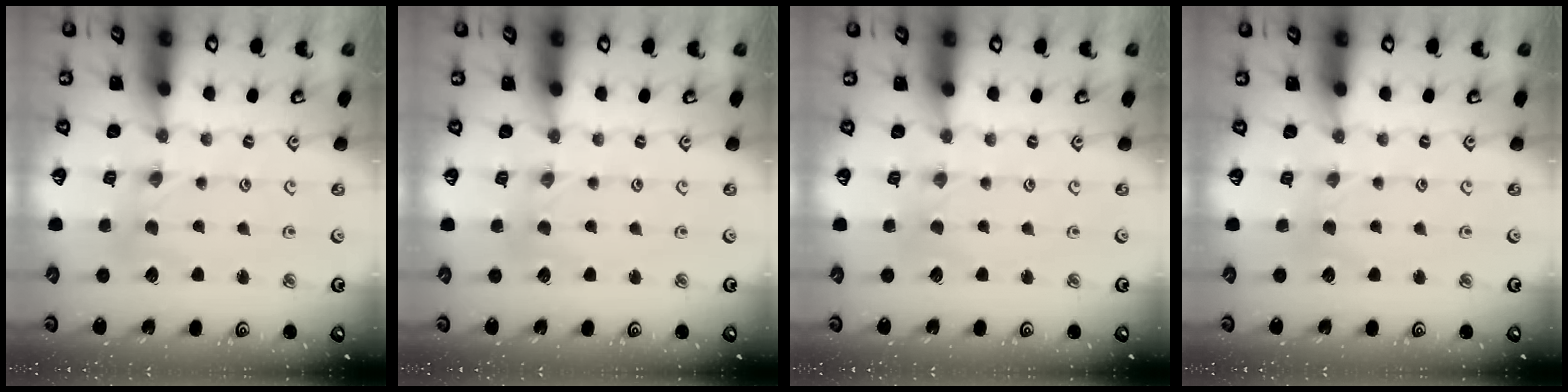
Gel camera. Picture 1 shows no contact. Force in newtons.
{"total": 1.1, "press": 1.1, "slide": 0.2}
{"total": 0.5, "press": 0.5, "slide": 0.1}
{"total": 1.7, "press": 1.6, "slide": 0.4}